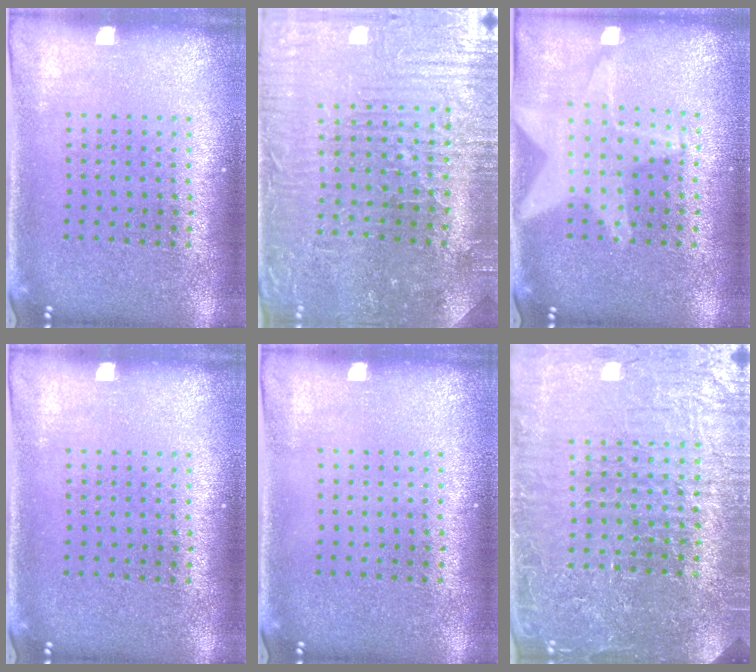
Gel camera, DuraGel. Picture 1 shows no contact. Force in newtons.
{"total": 3.7, "press": 3.7, "slide": 0.5}
{"total": 1.2, "press": 1.2, "slide": 0.2}
{"total": 0.0}
{"total": 0.0}
{"total": 5.0, "press": 4.6, "slide": 1.9}